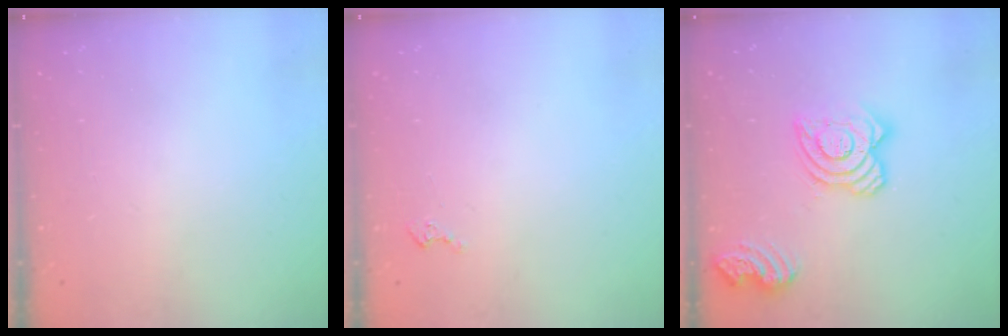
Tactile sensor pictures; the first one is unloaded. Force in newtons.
{"total": 1.6, "press": 1.5, "slide": 0.2}
{"total": 16.1, "press": 16.1, "slide": 1.5}